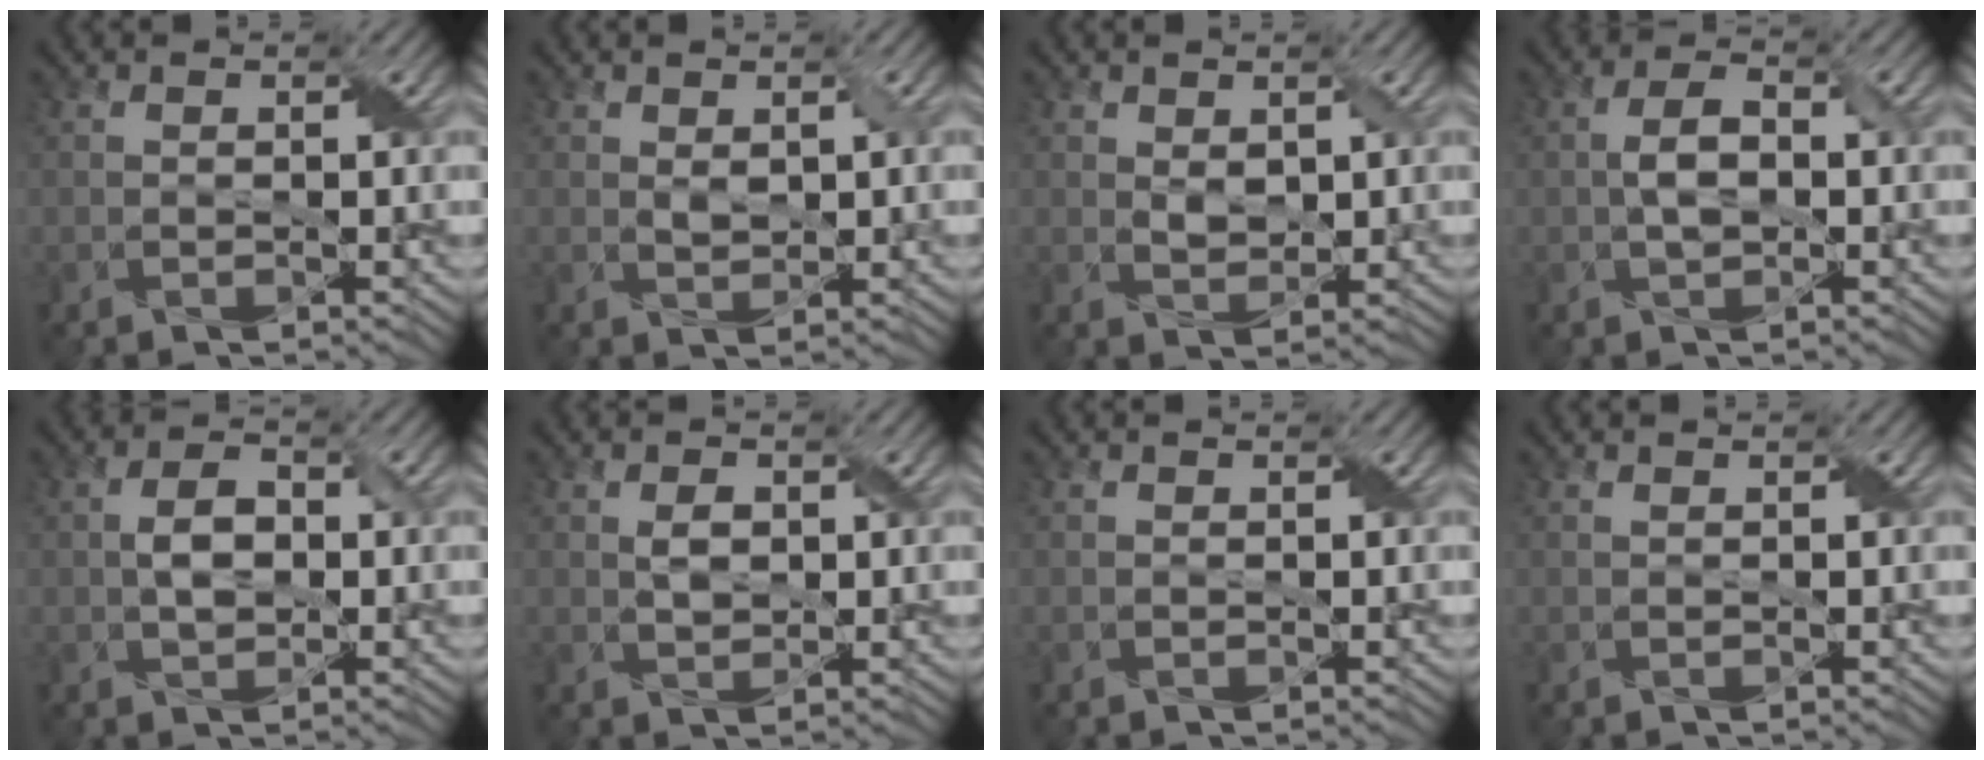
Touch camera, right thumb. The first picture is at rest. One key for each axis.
{"total": 1.9, "fx": 0.5, "fy": 1.0, "fz": 1.6, "tx": -0.033, "ty": -0.001, "tz": 0.014}
{"total": 2.0, "fx": 0.7, "fy": 1.3, "fz": 1.3, "tx": -0.030, "ty": -0.003, "tz": 0.017}
{"total": 3.8, "fx": -0.2, "fy": 2.0, "fz": 3.2, "tx": -0.069, "ty": 0.005, "tz": -0.004}
{"total": 3.6, "fx": 0.0, "fy": 2.2, "fz": 2.9, "tx": -0.063, "ty": 0.003, "tz": -0.002}
{"total": 2.3, "fx": 0.4, "fy": 1.4, "fz": 1.8, "tx": -0.039, "ty": 0.000, "tz": 0.009}
{"total": 0.0}
{"total": 0.0}